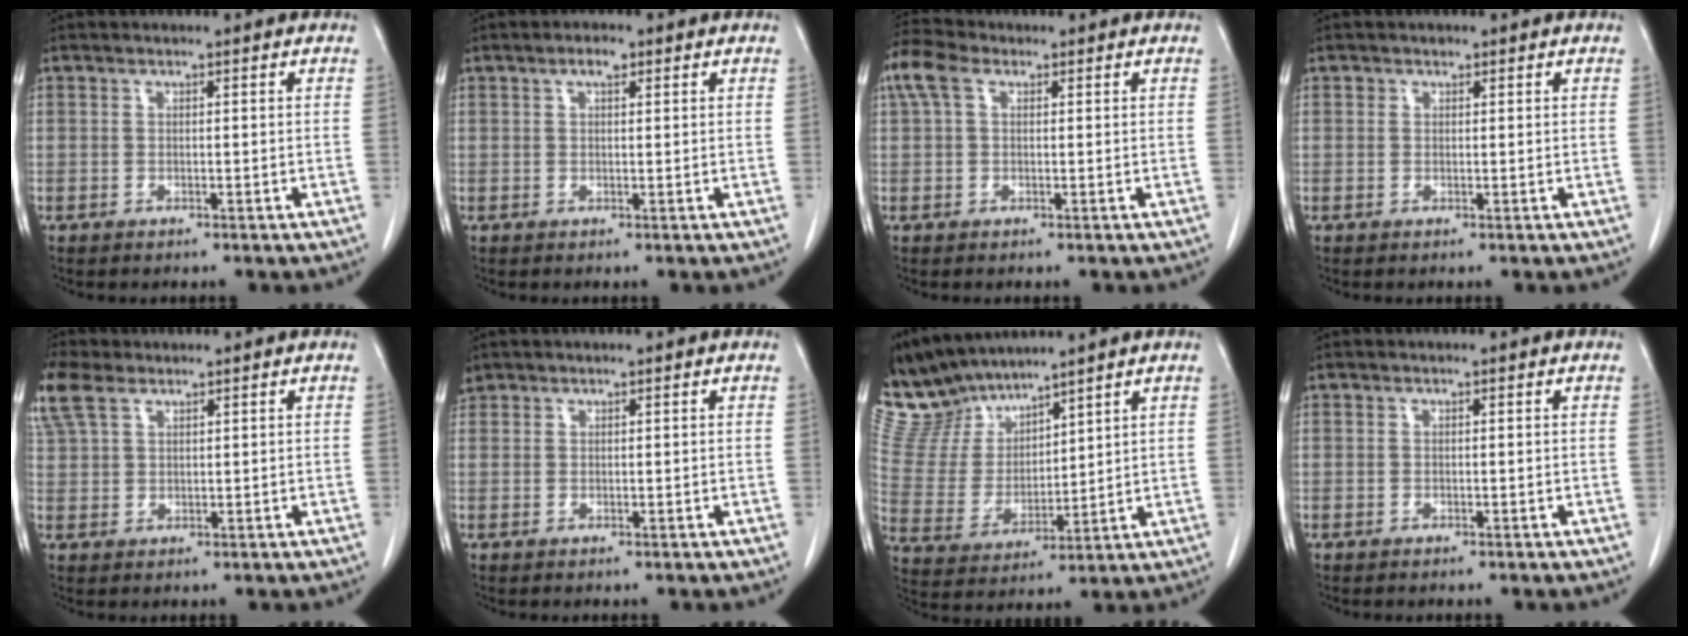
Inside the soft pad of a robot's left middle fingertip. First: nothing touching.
{"total": 1.9, "force": [1.0, 0.7, 1.4], "torque": [-0.028, 0.004, 0.016]}
{"total": 4.1, "force": [1.9, 2.3, 2.9], "torque": [-0.078, 0.033, 0.041]}
{"total": 0.6, "force": [0.4, 0.4, 0.1], "torque": [0.000, -0.001, 0.004]}
{"total": 6.5, "force": [4.2, 3.4, 3.6], "torque": [-0.100, 0.025, 0.092]}
{"total": 1.5, "force": [1.2, 1.0, 0.0], "torque": [0.000, 0.014, 0.023]}
{"total": 10.8, "force": [10.5, 2.4, 1.5], "torque": [-0.057, 0.008, 0.232]}
{"total": 0.0}